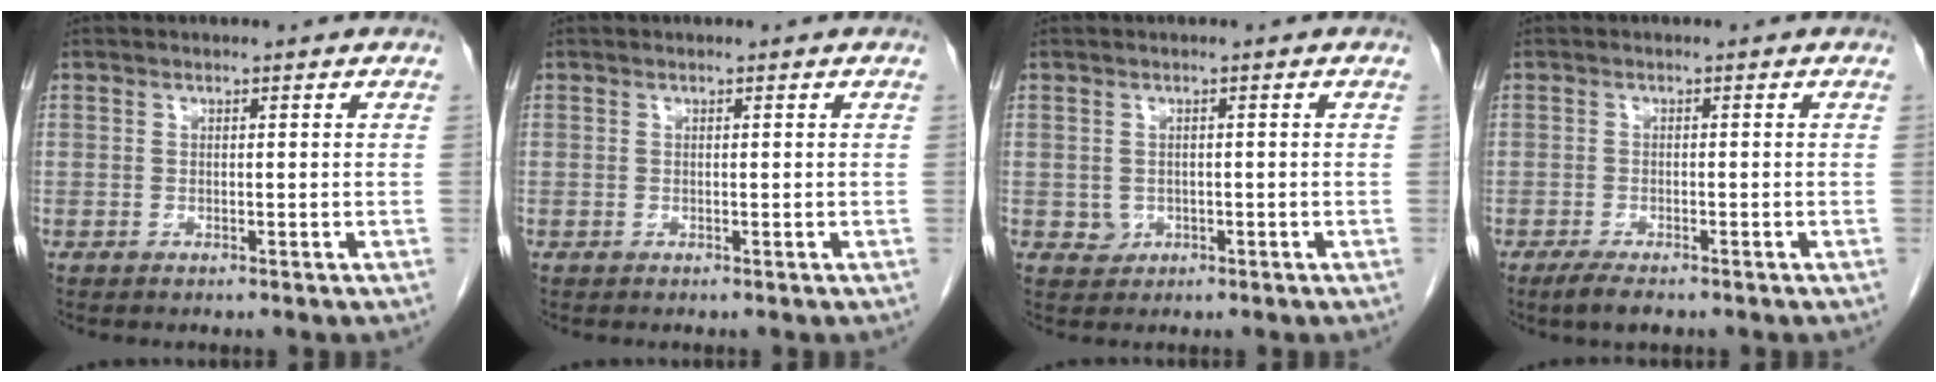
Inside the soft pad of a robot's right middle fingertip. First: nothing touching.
{"total": 0.0}
{"total": 1.6, "force": [-0.3, 1.5, 0.5], "torque": [-0.006, 0.004, 0.001]}
{"total": 3.0, "force": [-2.2, 0.8, 1.9], "torque": [-0.041, -0.006, -0.035]}